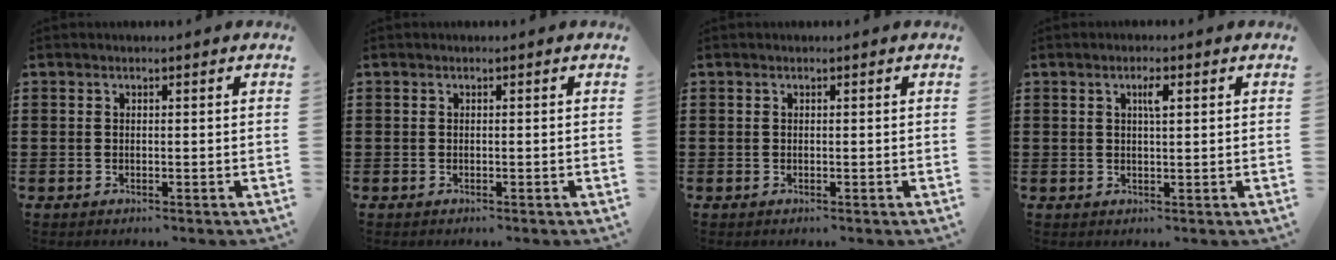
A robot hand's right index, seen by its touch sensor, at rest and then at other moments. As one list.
[{"total": 0.0}, {"total": 0.0}, {"total": 2.2, "force": [0.7, 0.5, 2.0], "torque": [-0.033, 0.002, 0.009]}]